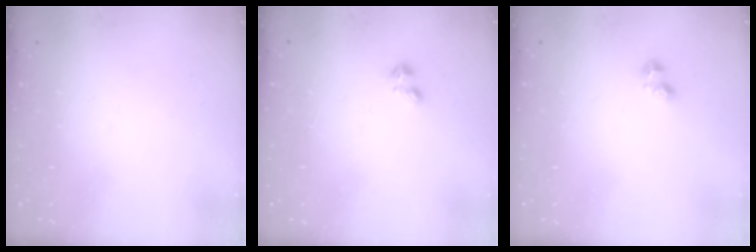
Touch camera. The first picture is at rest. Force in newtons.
{"total": 2.2, "press": 2.2, "slide": 0.4}
{"total": 1.9, "press": 1.8, "slide": 0.5}